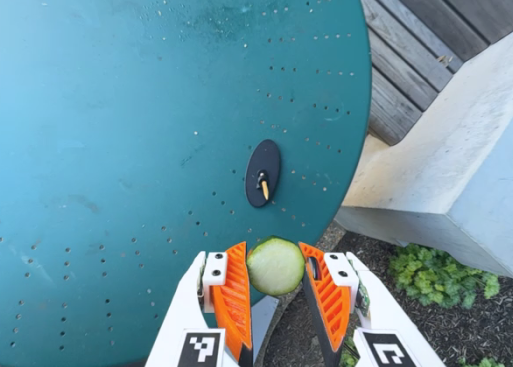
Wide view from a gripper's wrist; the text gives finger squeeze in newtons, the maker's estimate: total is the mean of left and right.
{"total": 10.6, "left": 10.4, "right": 10.9}